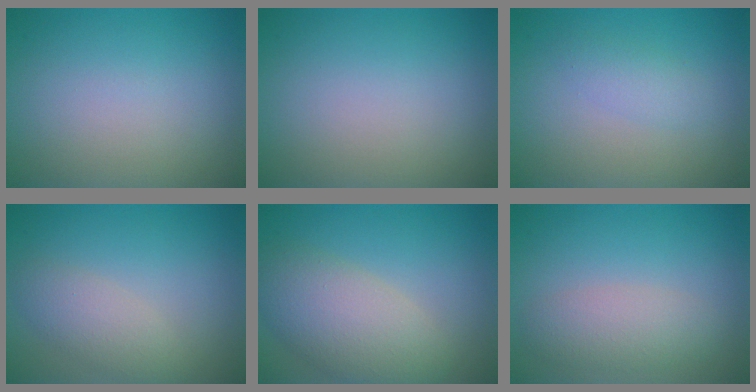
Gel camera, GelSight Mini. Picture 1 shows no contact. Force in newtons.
{"total": 0.0}
{"total": 1.7, "press": 1.7, "slide": 0.1}
{"total": 2.8, "press": 2.8, "slide": 0.2}
{"total": 6.5, "press": 6.5, "slide": 0.4}
{"total": 3.0, "press": 3.0, "slide": 0.2}